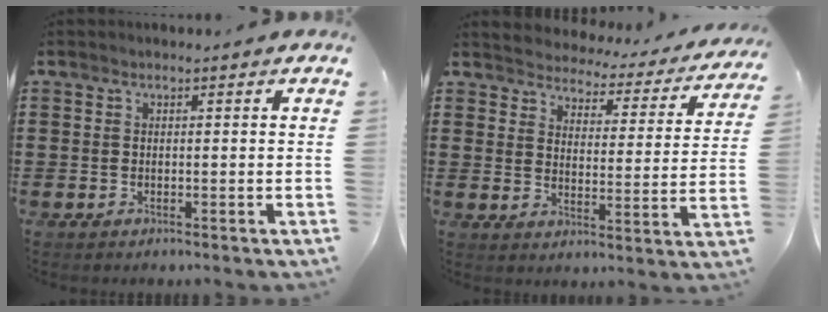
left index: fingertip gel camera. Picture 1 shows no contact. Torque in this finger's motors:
{"motor_torque": [2.14, 0.00, 0.25, 0.01]}